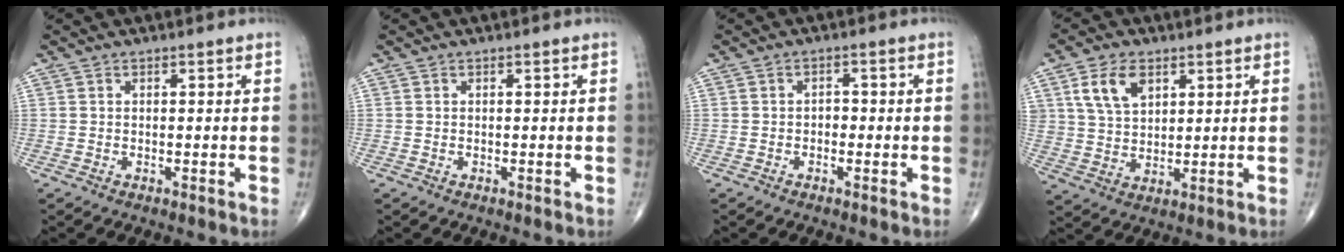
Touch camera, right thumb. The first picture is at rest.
{"total": 0.0}
{"total": 1.6, "force": [-0.6, 1.2, 0.9], "torque": [-0.002, 0.006, -0.015]}
{"total": 8.0, "force": [3.7, 5.1, 5.0], "torque": [-0.080, -0.013, 0.074]}